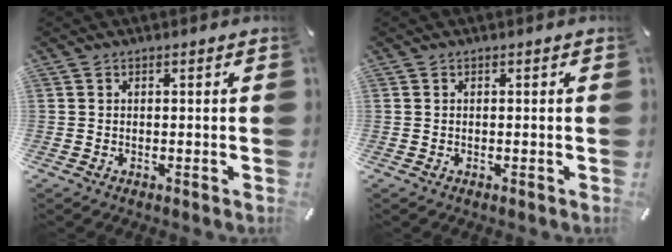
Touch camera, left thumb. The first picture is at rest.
{"total": 0.0}